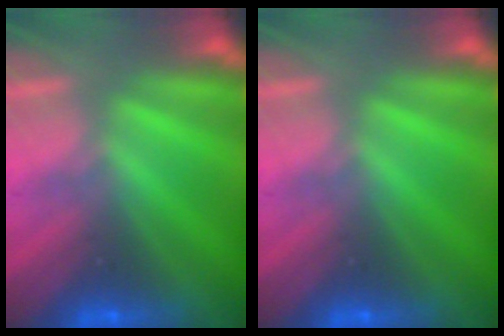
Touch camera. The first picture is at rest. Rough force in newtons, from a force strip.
{"total": 0.0}